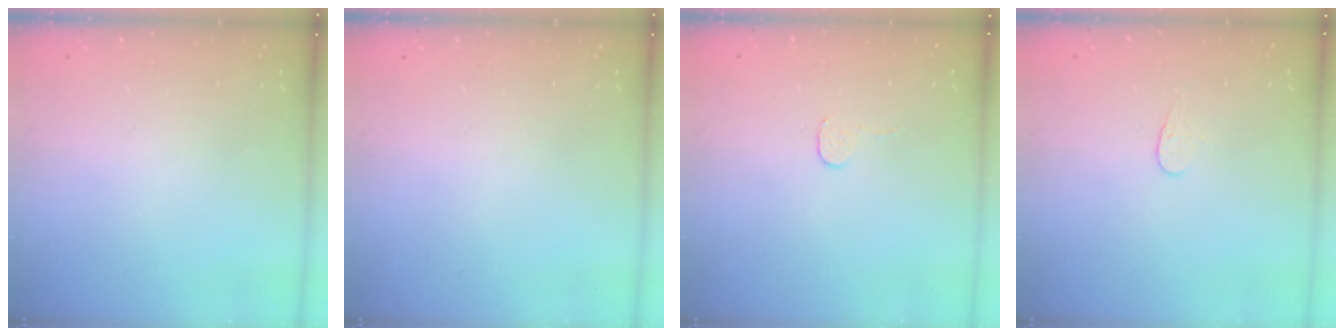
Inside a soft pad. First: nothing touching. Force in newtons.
{"total": 0.0}
{"total": 2.7, "press": 2.7, "slide": 0.2}
{"total": 3.8, "press": 3.8, "slide": 0.3}